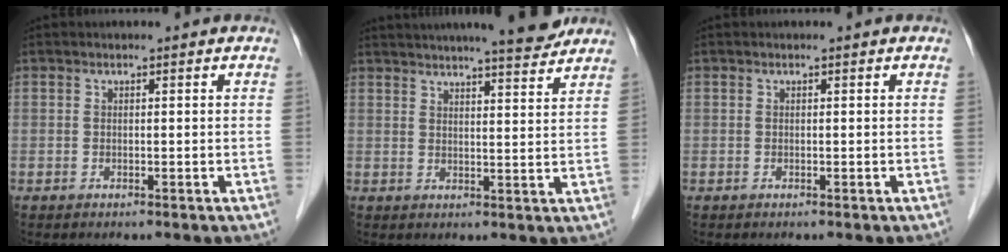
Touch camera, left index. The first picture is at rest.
{"total": 11.3, "force": [10.1, 0.4, 5.1], "torque": [-0.078, 0.004, 0.130]}
{"total": 0.0}